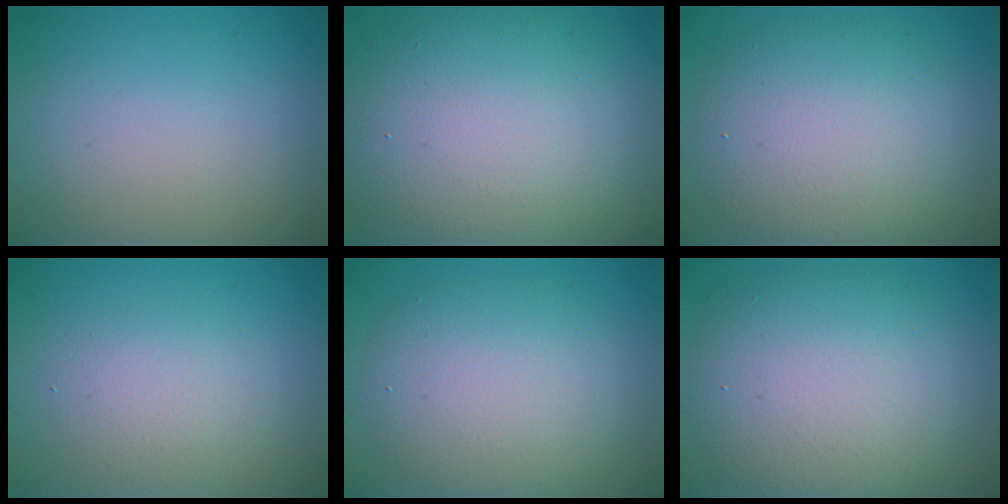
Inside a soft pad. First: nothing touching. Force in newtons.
{"total": 14.1, "press": 14.1, "slide": 0.8}
{"total": 8.8, "press": 8.8, "slide": 0.7}
{"total": 2.6, "press": 2.6, "slide": 0.1}
{"total": 6.6, "press": 6.6, "slide": 0.3}
{"total": 9.4, "press": 9.4, "slide": 0.6}